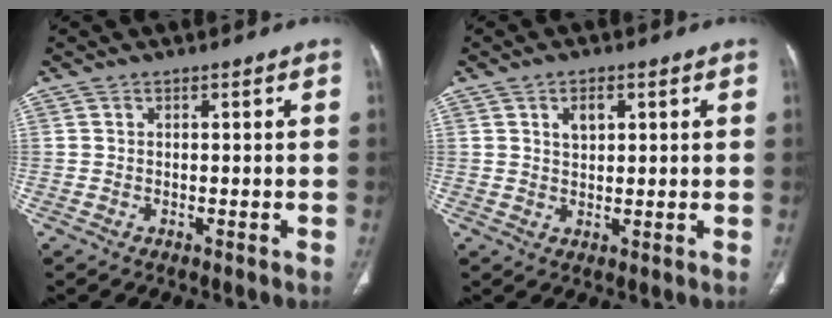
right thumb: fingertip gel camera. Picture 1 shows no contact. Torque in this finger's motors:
{"motor_torque": [-0.01, 0.07, -0.35, 0.24, 0.00]}